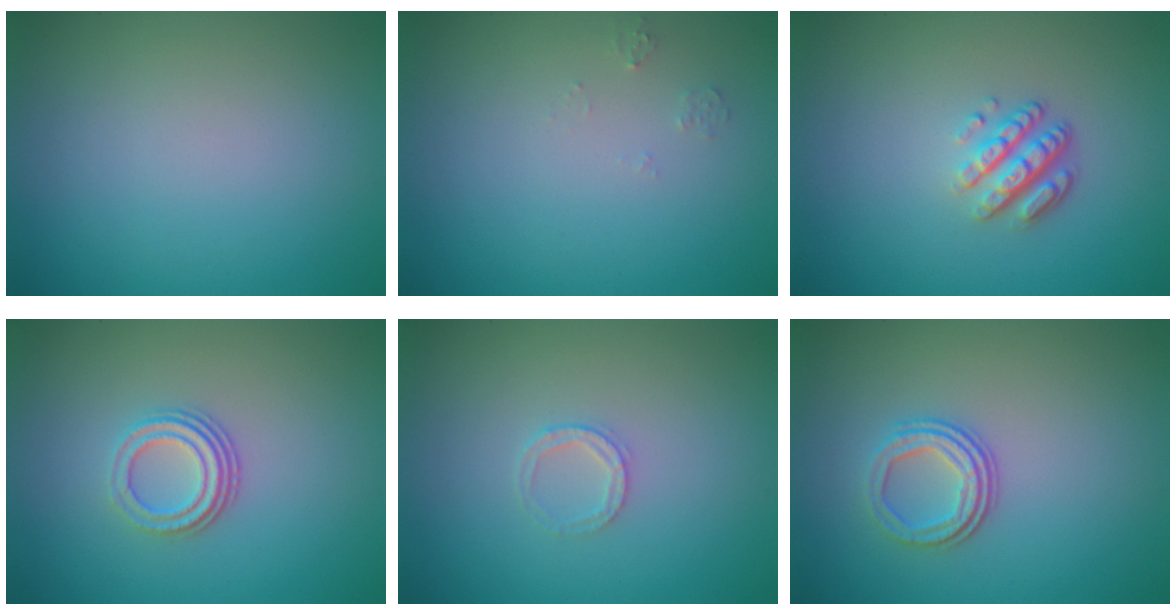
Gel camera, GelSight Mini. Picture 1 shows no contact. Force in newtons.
{"total": 0.7, "press": 0.7, "slide": 0.1}
{"total": 3.6, "press": 2.6, "slide": 2.5}
{"total": 3.0, "press": 2.1, "slide": 2.1}
{"total": 1.4, "press": 1.3, "slide": 0.2}
{"total": 2.9, "press": 2.3, "slide": 1.7}